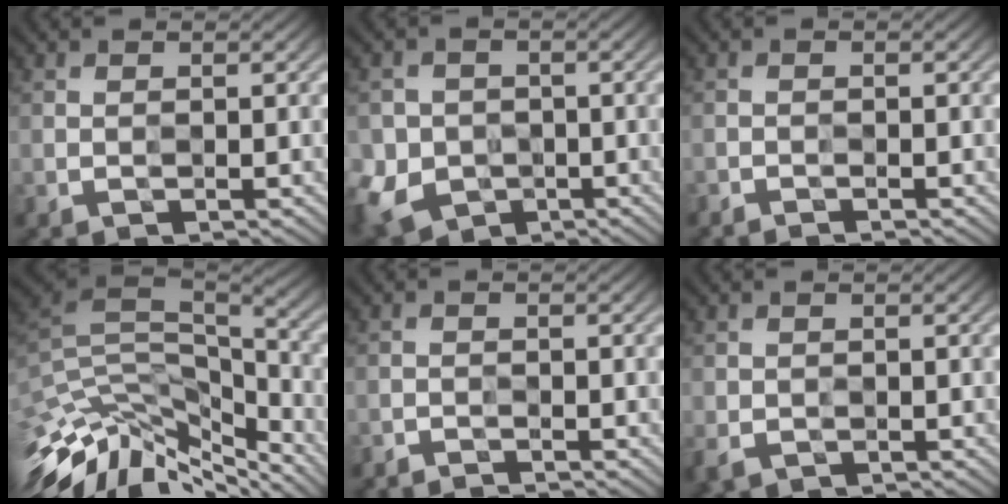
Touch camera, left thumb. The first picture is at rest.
{"total": 6.4, "force": [-1.8, 5.9, 1.6], "torque": [-0.065, -0.017, -0.049]}
{"total": 1.3, "force": [-1.3, -0.2, 0.0], "torque": [0.001, -0.001, -0.022]}
{"total": 13.5, "force": [-9.5, 4.5, 8.5], "torque": [-0.202, 0.012, -0.156]}
{"total": 1.9, "force": [-1.9, -0.3, -0.2], "torque": [0.002, -0.004, -0.036]}
{"total": 2.5, "force": [-1.0, 1.9, 1.2], "torque": [-0.030, -0.011, -0.020]}